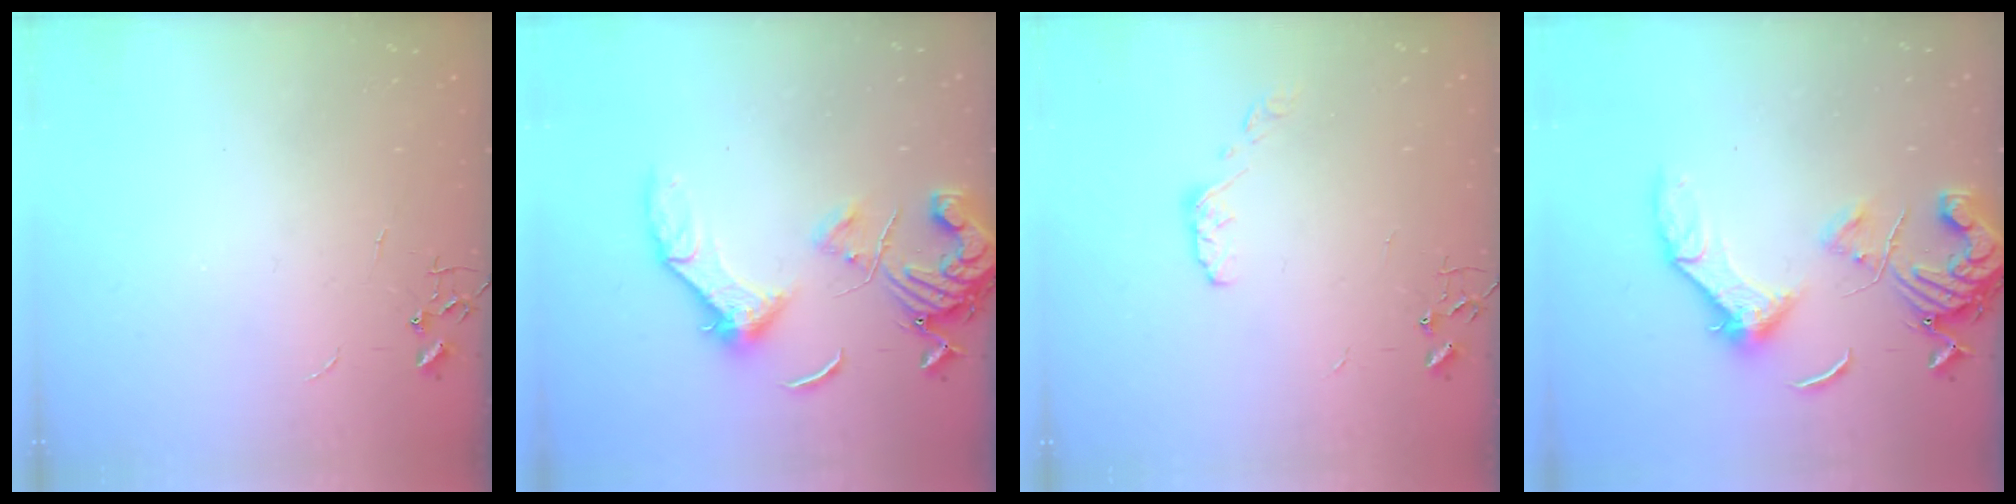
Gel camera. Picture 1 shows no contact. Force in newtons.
{"total": 14.7, "press": 14.6, "slide": 1.7}
{"total": 4.9, "press": 4.9, "slide": 0.7}
{"total": 14.7, "press": 14.6, "slide": 1.7}